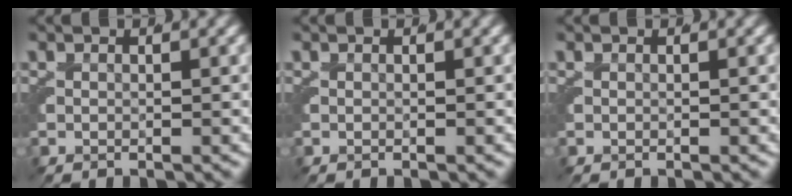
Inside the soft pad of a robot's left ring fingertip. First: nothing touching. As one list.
[{"total": 0.0}, {"total": 0.0}]